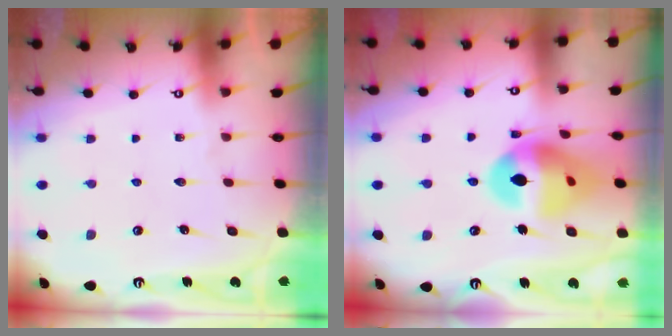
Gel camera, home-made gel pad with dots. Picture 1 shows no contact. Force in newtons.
{"total": 16.3, "press": 16.2, "slide": 1.7}